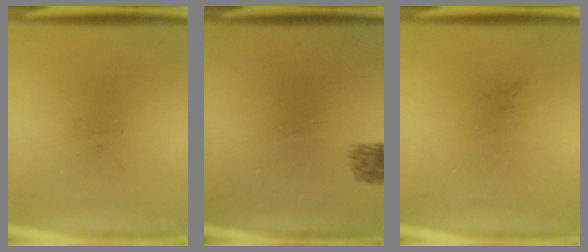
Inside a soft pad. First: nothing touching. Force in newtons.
{"total": 1.9}
{"total": 0.0}